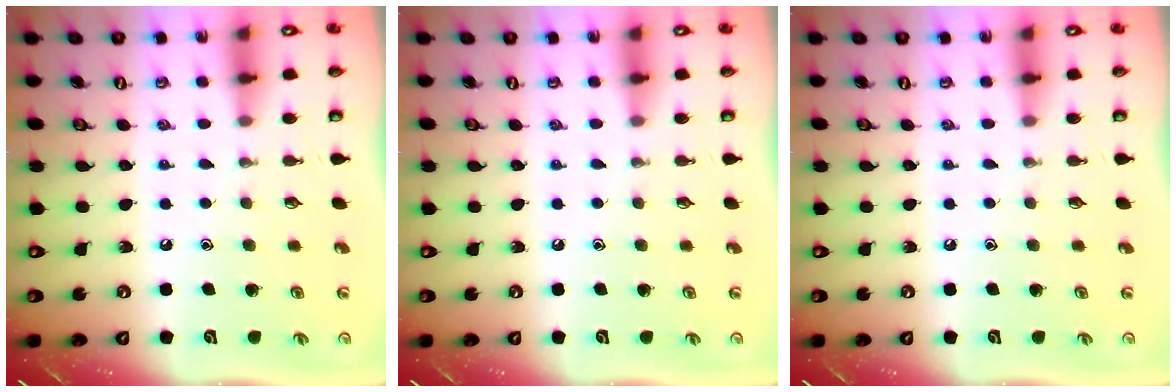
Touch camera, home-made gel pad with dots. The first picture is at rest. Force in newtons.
{"total": 0.0}
{"total": 0.0}